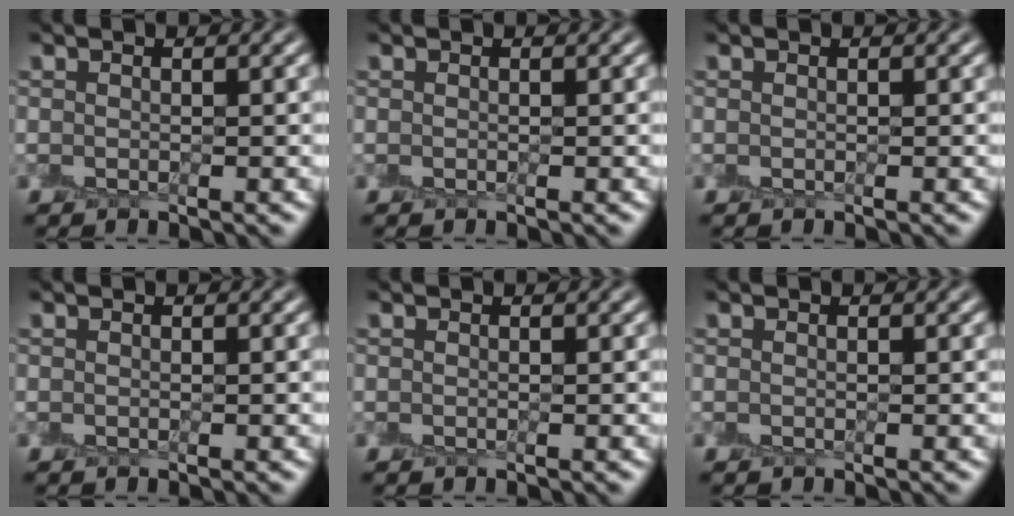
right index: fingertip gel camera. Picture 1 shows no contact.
{"total": 0.0}
{"total": 0.0}
{"total": 0.0}
{"total": 0.0}
{"total": 0.0}